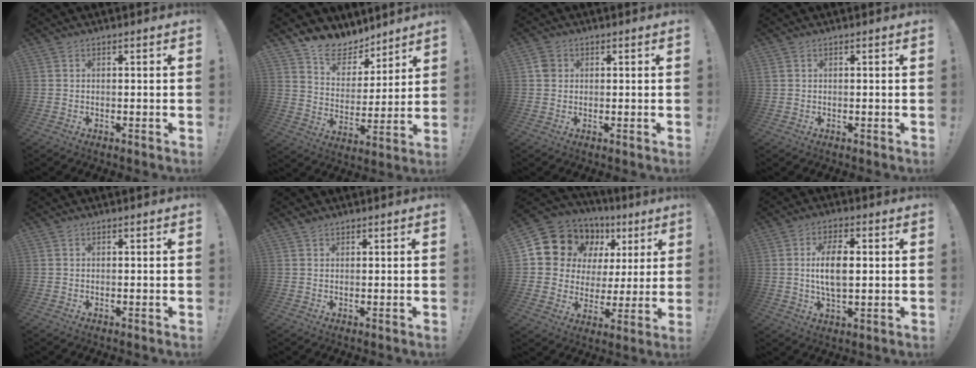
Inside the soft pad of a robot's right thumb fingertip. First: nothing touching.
{"total": 10.4, "force": [8.7, 5.4, 1.9], "torque": [-0.038, -0.074, 0.165]}
{"total": 2.8, "force": [0.8, 2.5, 1.1], "torque": [-0.006, 0.001, 0.014]}
{"total": 0.5, "force": [0.2, 0.4, 0.2], "torque": [-0.010, 0.004, 0.005]}
{"total": 0.0}
{"total": 1.4, "force": [1.1, 0.8, 0.3], "torque": [-0.002, -0.002, 0.021]}
{"total": 12.9, "force": [8.5, 8.8, 4.2], "torque": [-0.066, -0.070, 0.168]}
{"total": 9.9, "force": [1.0, 5.0, 8.4], "torque": [-0.145, -0.005, 0.012]}